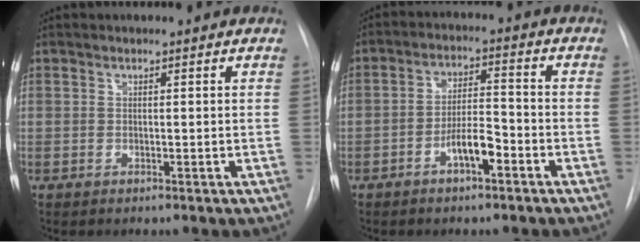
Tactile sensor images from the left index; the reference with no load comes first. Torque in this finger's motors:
{"motor_torque": [0.20, 0.03, 0.14, 0.04]}